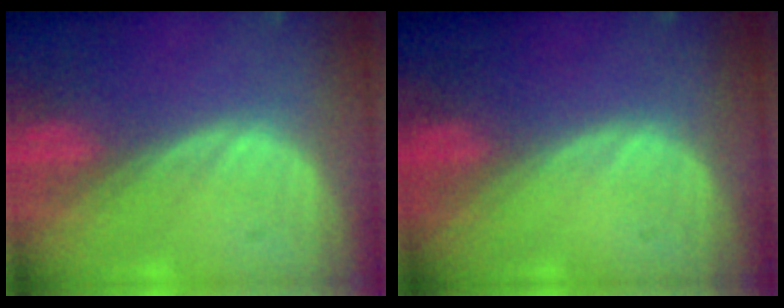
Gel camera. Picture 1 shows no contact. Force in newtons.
{"total": 0.0}